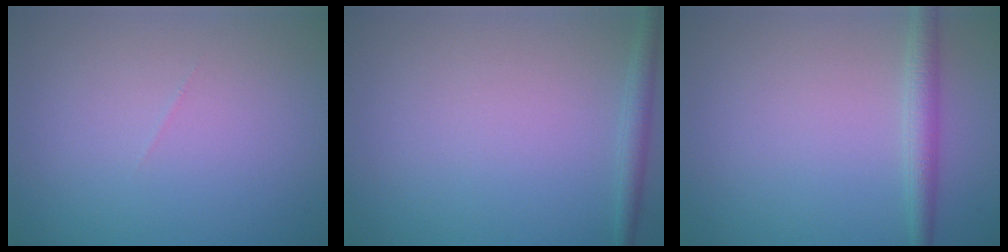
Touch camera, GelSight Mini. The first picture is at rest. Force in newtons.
{"total": 1.5, "press": 1.5, "slide": 0.1}
{"total": 2.3, "press": 2.3, "slide": 0.1}